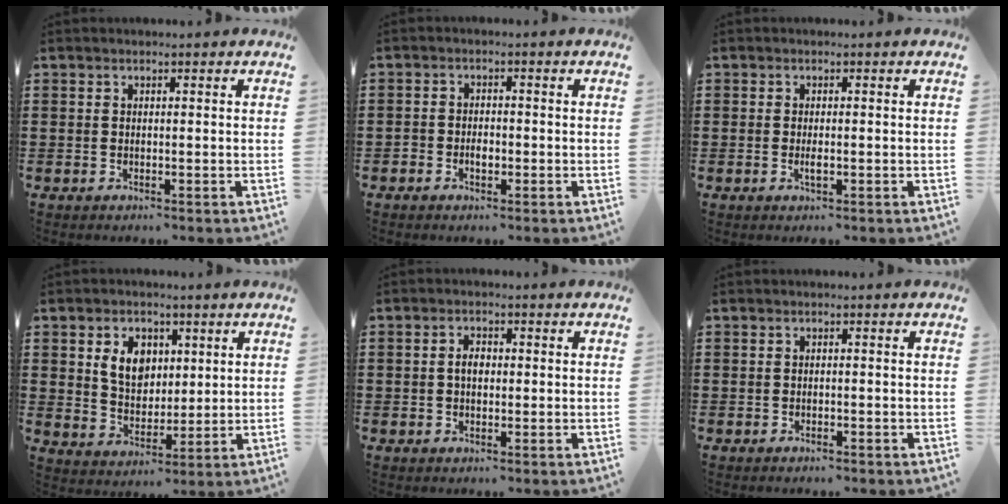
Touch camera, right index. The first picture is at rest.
{"total": 2.2, "force": [-0.8, 1.4, 1.5], "torque": [-0.030, 0.003, -0.016]}
{"total": 1.6, "force": [-0.4, 0.4, 1.5], "torque": [-0.035, -0.004, -0.009]}
{"total": 6.5, "force": [2.2, 5.0, 3.5], "torque": [-0.073, 0.011, 0.034]}
{"total": 2.2, "force": [0.0, 1.3, 1.8], "torque": [-0.035, 0.005, -0.001]}
{"total": 0.7, "force": [-0.6, 0.2, 0.2], "torque": [-0.005, 0.000, -0.013]}